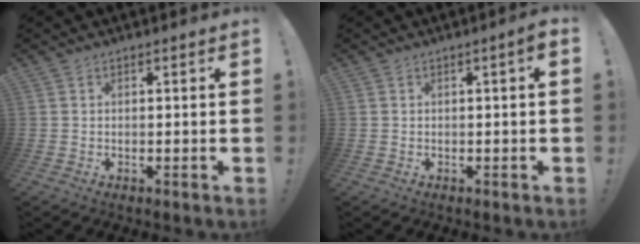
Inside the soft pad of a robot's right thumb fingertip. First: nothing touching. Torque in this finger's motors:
{"motor_torque": [0.09, 0.06, 0.08, -0.04, 0.01]}